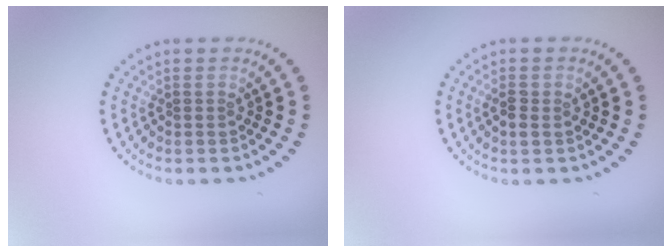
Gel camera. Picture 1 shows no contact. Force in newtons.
{"total": 1.4, "press": 1.4, "slide": 0.2}